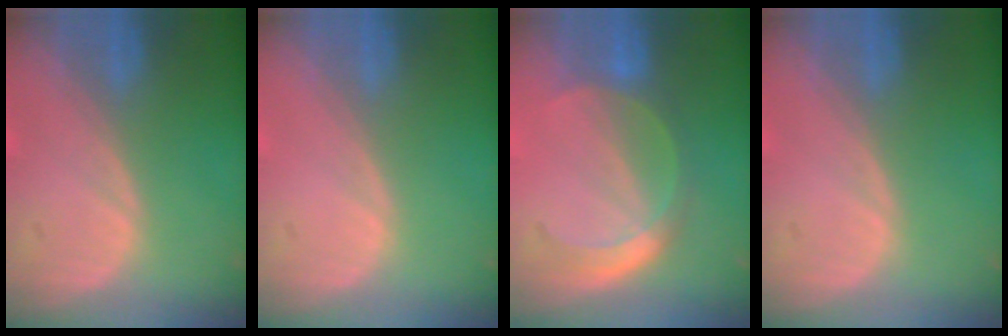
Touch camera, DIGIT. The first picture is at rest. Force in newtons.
{"total": 0.0}
{"total": 5.0, "press": 4.7, "slide": 1.8}
{"total": 0.0}